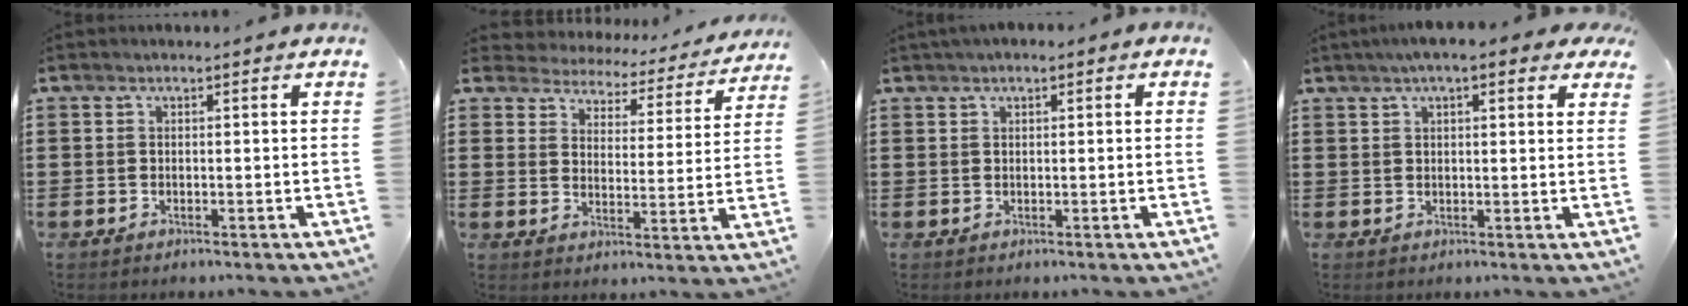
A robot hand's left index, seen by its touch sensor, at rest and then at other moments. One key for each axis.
{"total": 3.6, "fx": 3.6, "fy": 0.5, "fz": -0.3, "tx": -0.022, "ty": -0.031, "tz": 0.055}
{"total": 1.1, "fx": 0.4, "fy": 0.5, "fz": 0.9, "tx": -0.016, "ty": 0.005, "tz": 0.007}
{"total": 4.4, "fx": 3.3, "fy": 1.0, "fz": 2.7, "tx": -0.055, "ty": 0.000, "tz": 0.057}